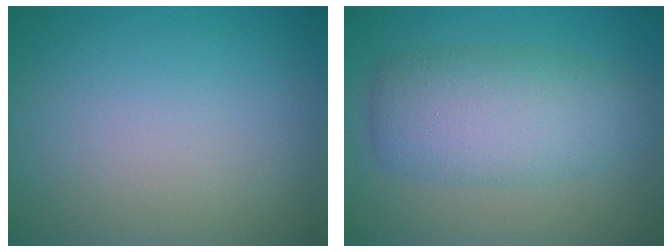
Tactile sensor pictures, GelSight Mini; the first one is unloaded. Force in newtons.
{"total": 5.8, "press": 5.8, "slide": 0.2}